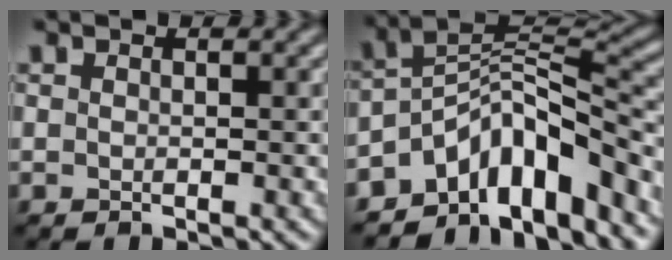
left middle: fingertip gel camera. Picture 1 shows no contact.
{"total": 9.4, "force": [-5.5, 4.4, 6.3], "torque": [-0.074, 0.012, -0.108]}